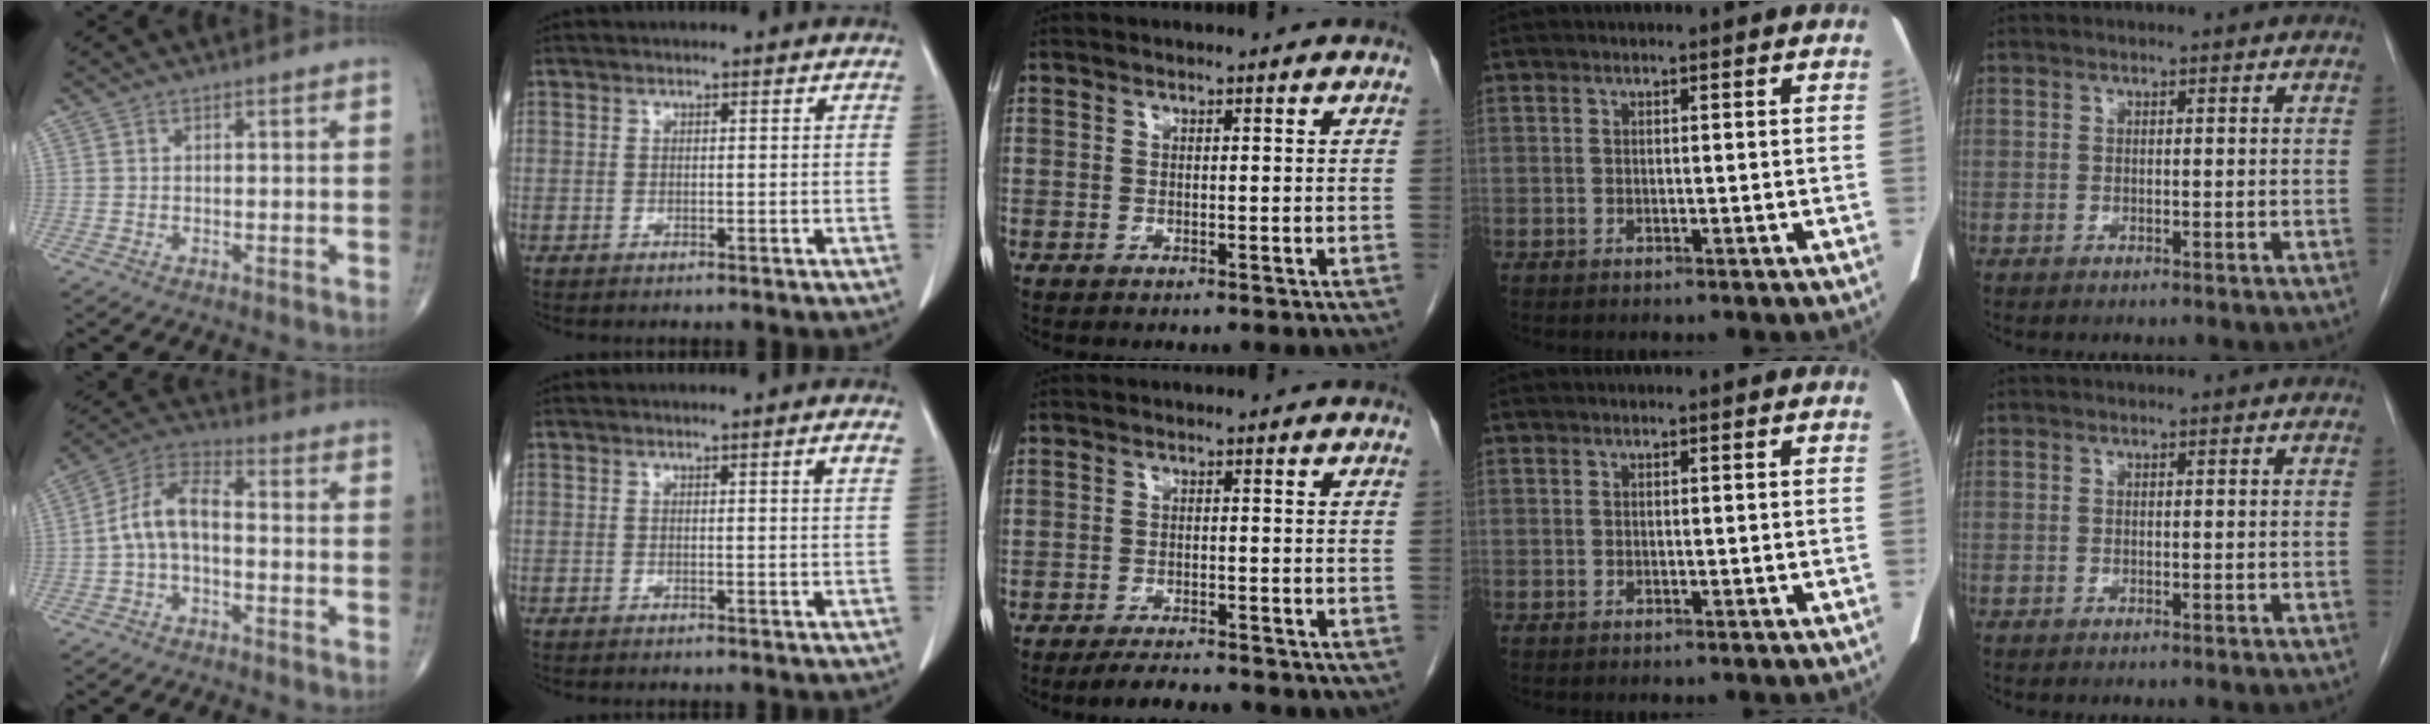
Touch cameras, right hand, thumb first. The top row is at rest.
{"thumb": {"total": 8.9, "force": [-1.2, 4.8, 7.4], "torque": [-0.140, 0.038, -0.035]}, "index": {"total": 1.4, "force": [0.7, -0.3, 1.2], "torque": [-0.016, -0.003, 0.009]}, "middle": {"total": 5.3, "force": [-4.4, 1.4, 2.6], "torque": [-0.044, -0.008, -0.062]}}